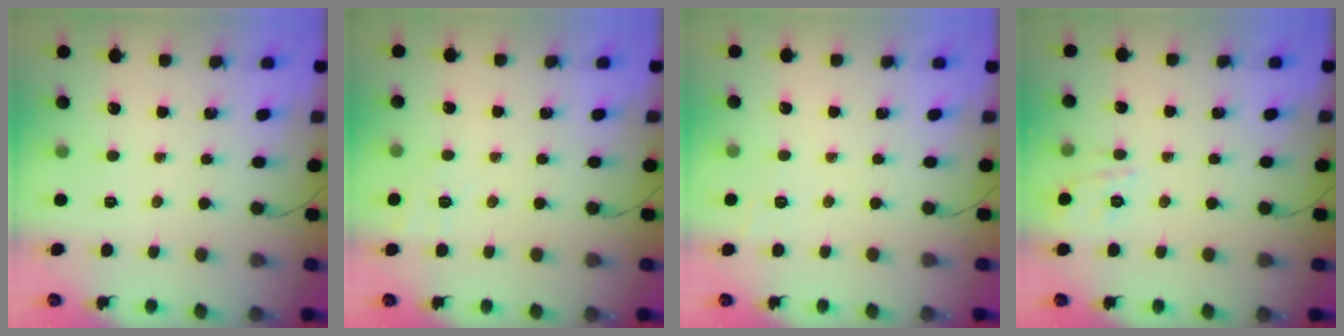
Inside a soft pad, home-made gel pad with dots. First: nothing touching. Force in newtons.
{"total": 2.2, "press": 1.3, "slide": 1.8}
{"total": 1.9, "press": 0.9, "slide": 1.6}
{"total": 2.1, "press": 1.6, "slide": 1.5}